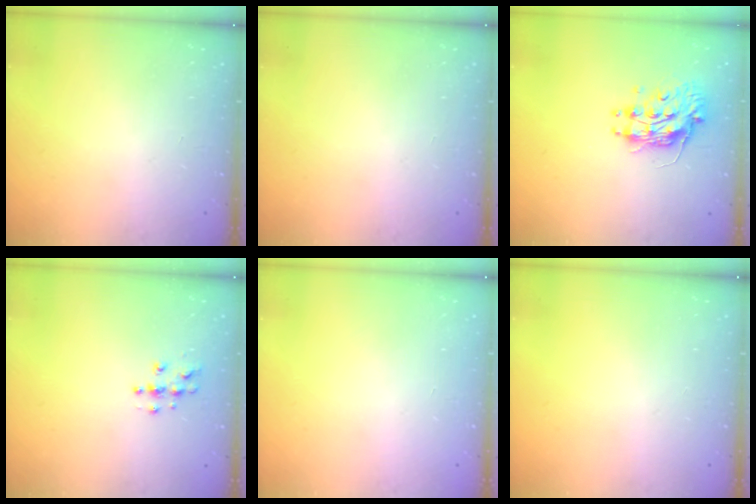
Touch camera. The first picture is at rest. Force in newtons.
{"total": 0.0}
{"total": 10.6, "press": 10.6, "slide": 0.7}
{"total": 4.3, "press": 4.3, "slide": 0.4}
{"total": 0.0}
{"total": 0.0}